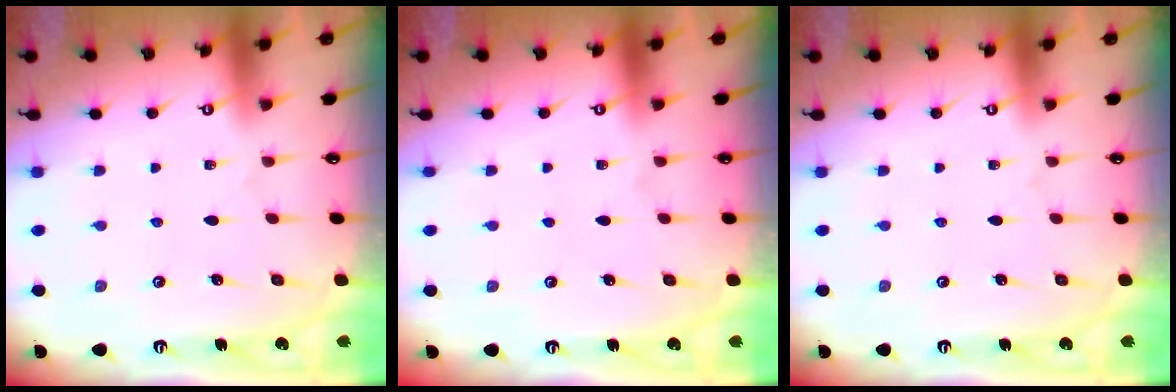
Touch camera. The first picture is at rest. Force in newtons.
{"total": 0.0}
{"total": 0.0}